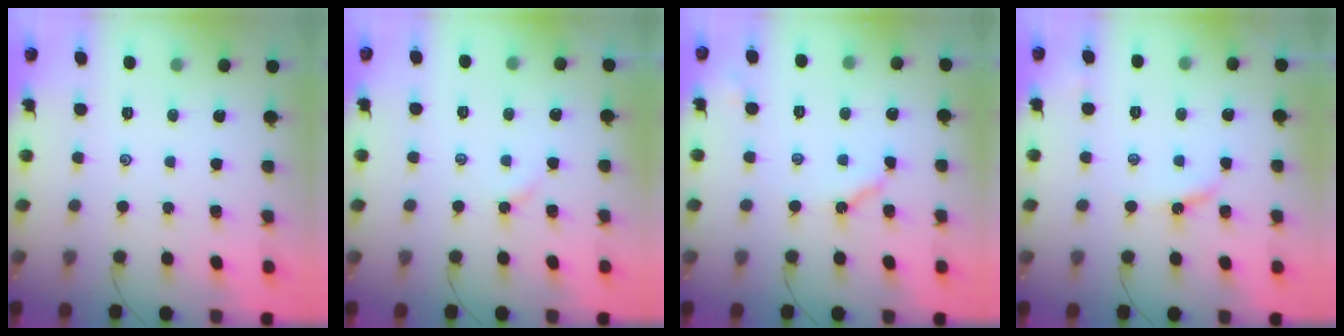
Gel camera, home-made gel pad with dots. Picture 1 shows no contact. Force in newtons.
{"total": 2.2, "press": 2.2, "slide": 0.4}
{"total": 5.1, "press": 5.1, "slide": 0.3}
{"total": 5.1, "press": 5.0, "slide": 0.6}